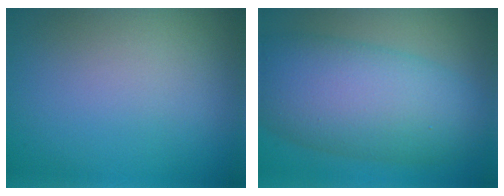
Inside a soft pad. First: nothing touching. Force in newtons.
{"total": 10.7, "press": 10.7, "slide": 0.5}